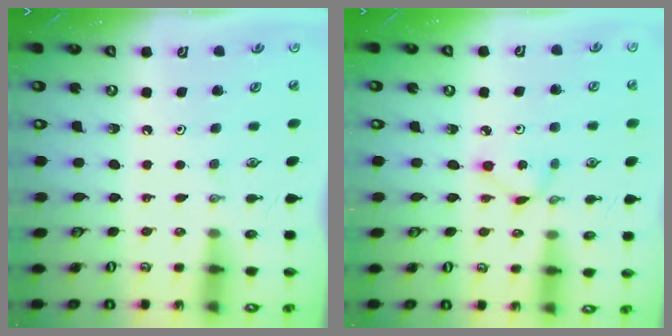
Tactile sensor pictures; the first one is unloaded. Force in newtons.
{"total": 2.8, "press": 2.8, "slide": 0.3}